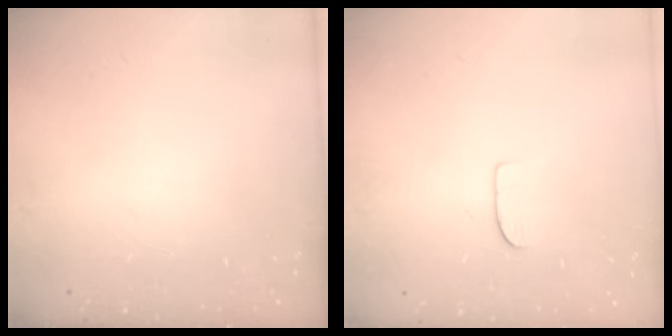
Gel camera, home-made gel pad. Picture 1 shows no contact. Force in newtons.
{"total": 6.1, "press": 6.1, "slide": 0.5}